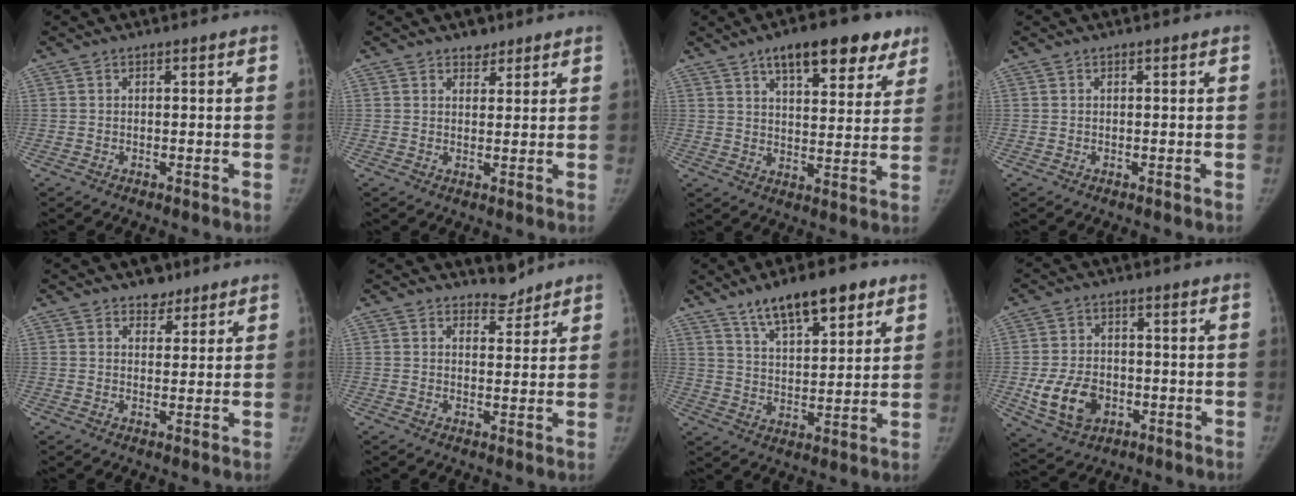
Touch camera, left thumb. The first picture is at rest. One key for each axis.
{"total": 2.9, "fx": 2.2, "fy": 1.8, "fz": 0.7, "tx": 0.012, "ty": -0.013, "tz": 0.029}
{"total": 15.6, "fx": 9.6, "fy": 6.6, "fz": 10.4, "tx": -0.096, "ty": -0.026, "tz": 0.137}
{"total": 0.0}
{"total": 4.0, "fx": 3.0, "fy": 2.5, "fz": 0.8, "tx": 0.014, "ty": -0.018, "tz": 0.044}
{"total": 3.3, "fx": 3.0, "fy": 1.3, "fz": -0.1, "tx": 0.021, "ty": -0.026, "tz": 0.044}
{"total": 13.3, "fx": 8.7, "fy": 4.9, "fz": 8.8, "tx": -0.112, "ty": -0.039, "tz": 0.146}
{"total": 10.3, "fx": -2.7, "fy": 7.5, "fz": 6.4, "tx": -0.101, "ty": 0.007, "tz": -0.038}